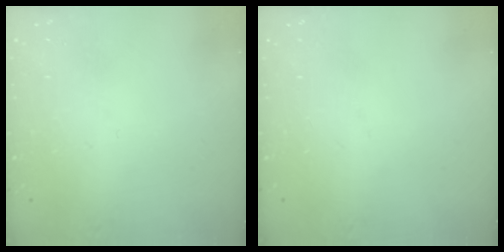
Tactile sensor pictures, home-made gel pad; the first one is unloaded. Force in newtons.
{"total": 0.0}